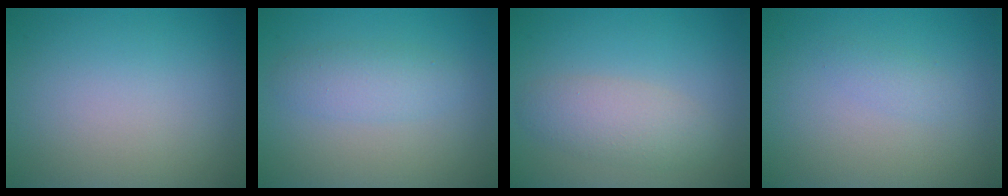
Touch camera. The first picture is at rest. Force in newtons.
{"total": 2.4, "press": 2.4, "slide": 0.0}
{"total": 3.0, "press": 3.0, "slide": 0.2}
{"total": 1.0, "press": 1.0, "slide": 0.0}